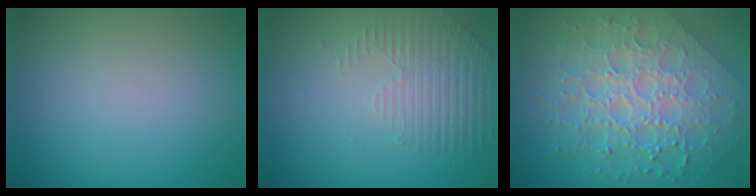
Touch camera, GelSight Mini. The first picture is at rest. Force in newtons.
{"total": 1.7, "press": 1.3, "slide": 1.1}
{"total": 8.4, "press": 6.1, "slide": 5.8}